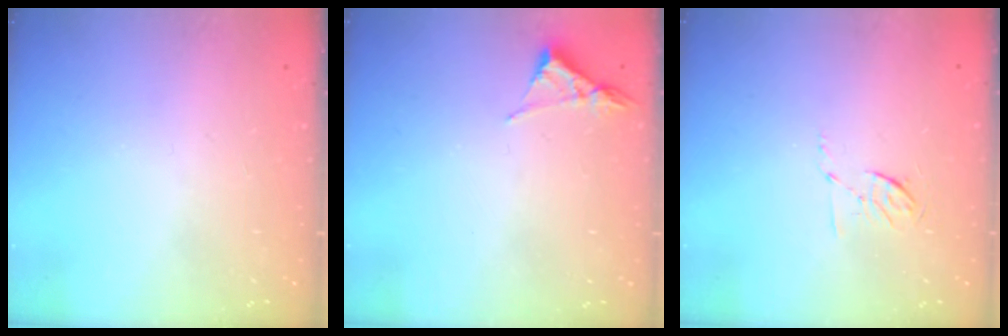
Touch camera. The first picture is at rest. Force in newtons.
{"total": 3.1, "press": 3.1, "slide": 0.5}
{"total": 5.4, "press": 5.1, "slide": 1.8}